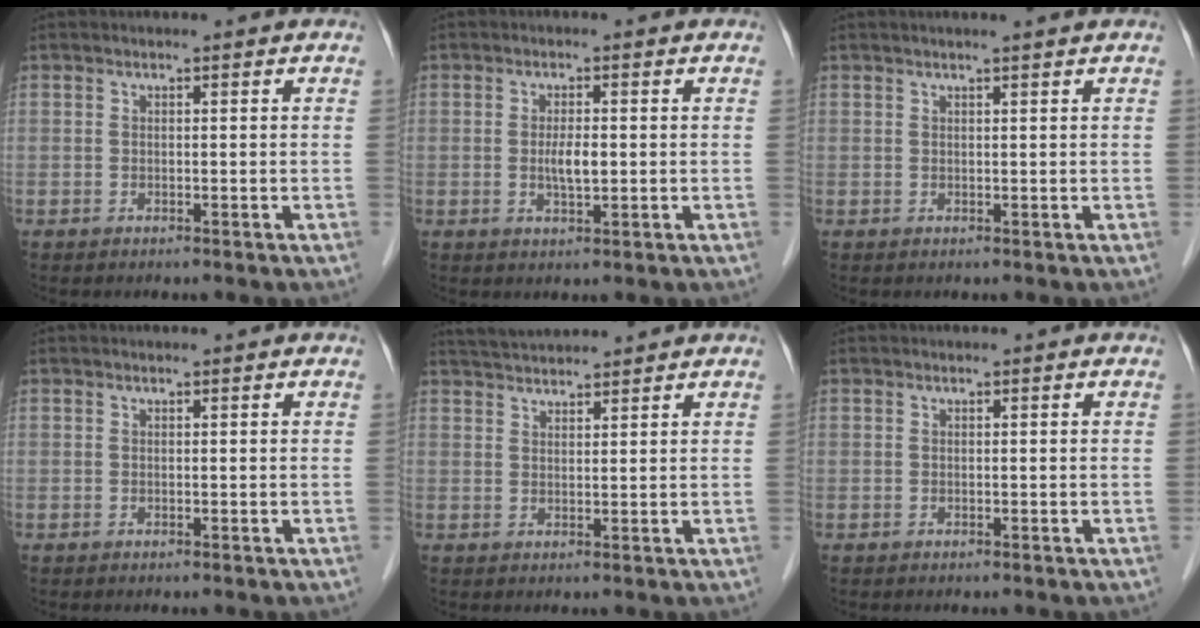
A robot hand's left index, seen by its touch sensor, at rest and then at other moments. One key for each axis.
{"total": 2.9, "fx": -0.4, "fy": 0.7, "fz": 2.8, "tx": -0.053, "ty": -0.006, "tz": -0.007}
{"total": 3.0, "fx": 2.3, "fy": -0.7, "fz": 1.8, "tx": -0.021, "ty": 0.007, "tz": 0.030}
{"total": 0.0}
{"total": 5.6, "fx": 5.4, "fy": 0.1, "fz": 1.6, "tx": -0.031, "ty": 0.031, "tz": 0.090}
{"total": 0.0}